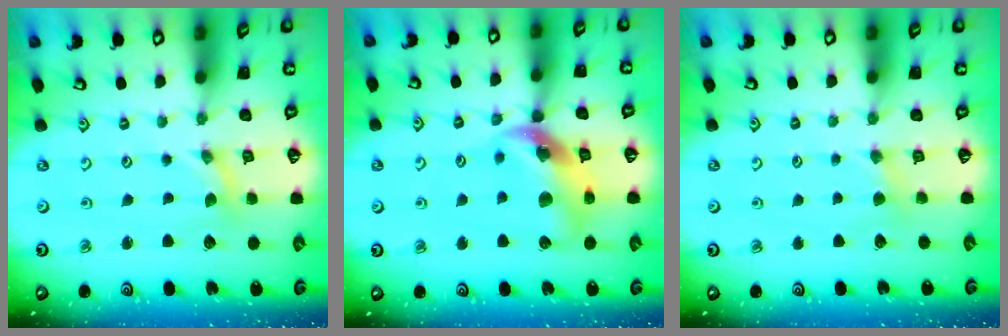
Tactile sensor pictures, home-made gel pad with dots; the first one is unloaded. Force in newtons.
{"total": 16.0, "press": 15.9, "slide": 2.1}
{"total": 2.7, "press": 2.7, "slide": 0.4}